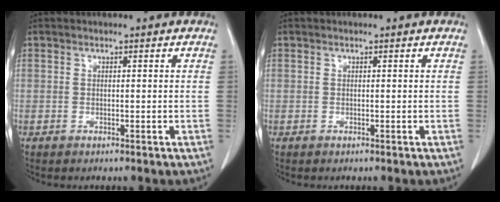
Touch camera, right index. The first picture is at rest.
{"total": 0.0}